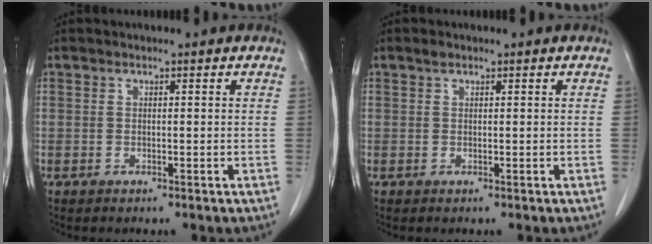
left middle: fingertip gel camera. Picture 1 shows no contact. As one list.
[{"total": 0.6, "force": [0.5, 0.2, 0.3], "torque": [-0.010, 0.002, 0.009]}]